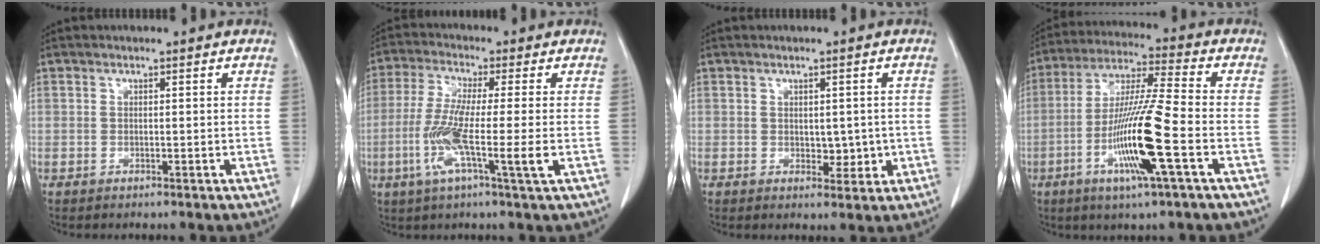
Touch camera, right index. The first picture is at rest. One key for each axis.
{"total": 10.3, "fx": -2.4, "fy": -0.3, "fz": 10.0, "tx": -0.197, "ty": -0.019, "tz": -0.055}
{"total": 3.1, "fx": -0.2, "fy": 2.0, "fz": 2.4, "tx": -0.025, "ty": -0.001, "tz": 0.006}
{"total": 14.2, "fx": -4.6, "fy": -0.2, "fz": 13.4, "tx": -0.268, "ty": -0.013, "tz": -0.092}